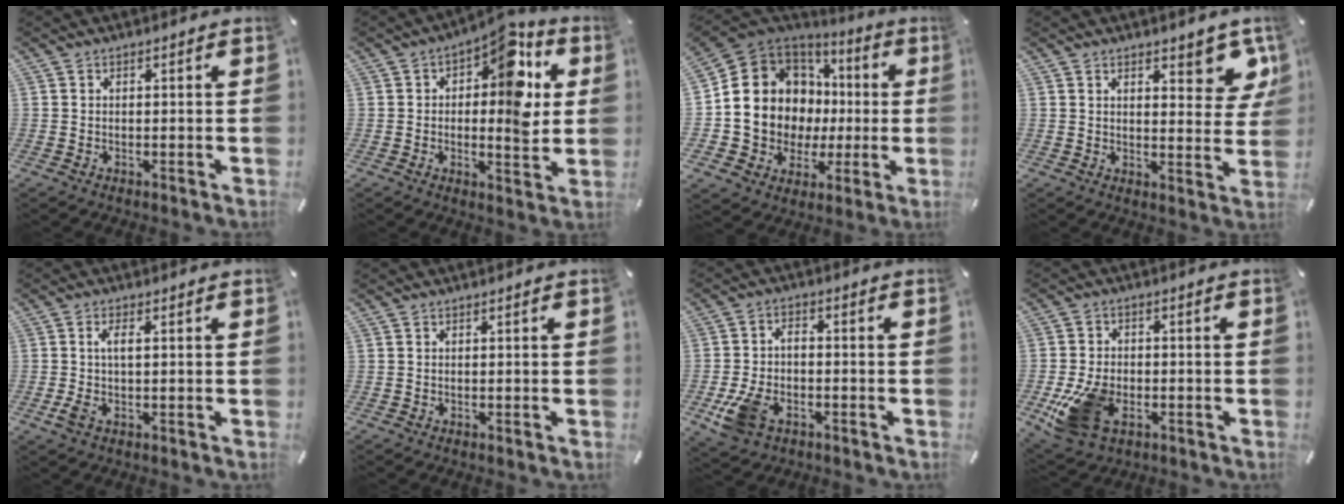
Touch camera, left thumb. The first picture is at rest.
{"total": 13.2, "force": [4.8, 6.6, 10.4], "torque": [-0.120, -0.043, 0.077]}
{"total": 14.0, "force": [1.4, 13.1, 4.7], "torque": [-0.106, -0.037, 0.049]}
{"total": 7.6, "force": [5.2, 3.3, 4.4], "torque": [-0.043, -0.037, 0.088]}
{"total": 3.9, "force": [0.2, 1.4, 3.7], "torque": [-0.082, -0.002, -0.003]}
{"total": 0.0}
{"total": 8.3, "force": [-3.2, 5.1, 5.7], "torque": [-0.127, 0.008, -0.058]}
{"total": 11.8, "force": [-4.0, 8.0, 7.7], "torque": [-0.165, 0.010, -0.065]}